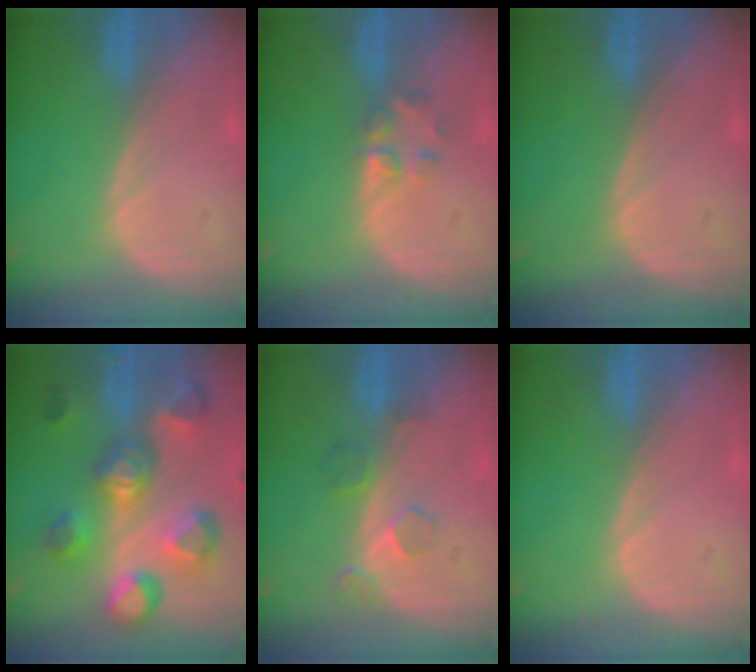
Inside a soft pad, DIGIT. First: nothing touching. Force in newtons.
{"total": 2.6, "press": 2.6, "slide": 0.2}
{"total": 0.0}
{"total": 11.1, "press": 10.0, "slide": 4.8}
{"total": 4.0, "press": 3.6, "slide": 1.8}
{"total": 0.0}